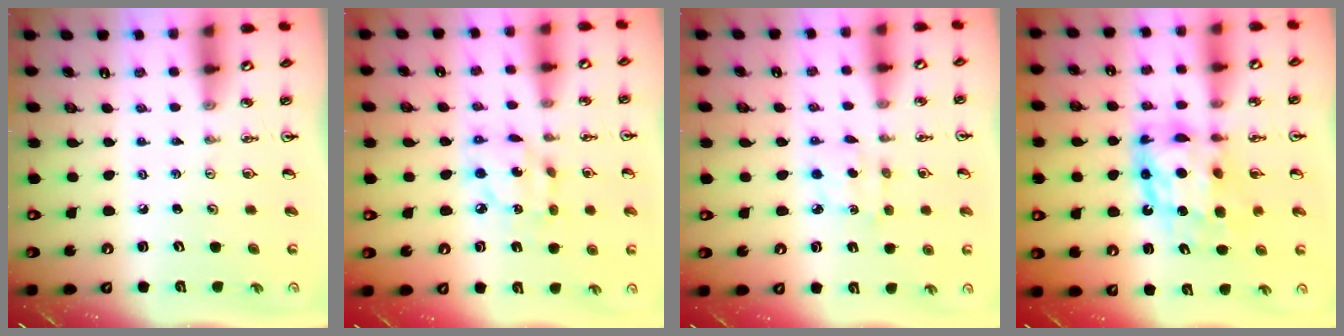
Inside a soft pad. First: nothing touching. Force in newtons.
{"total": 9.5, "press": 9.5, "slide": 0.6}
{"total": 5.5, "press": 5.5, "slide": 0.5}
{"total": 11.7, "press": 11.6, "slide": 1.2}